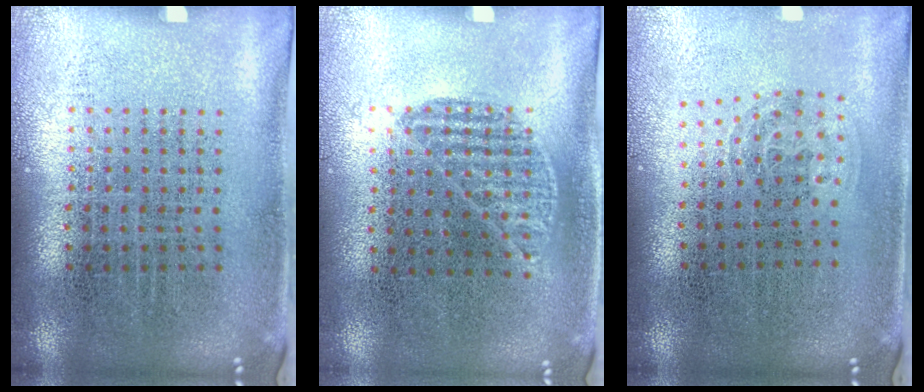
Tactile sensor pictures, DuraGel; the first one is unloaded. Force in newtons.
{"total": 1.0, "press": 0.7, "slide": 0.7}
{"total": 0.9, "press": 0.6, "slide": 0.7}